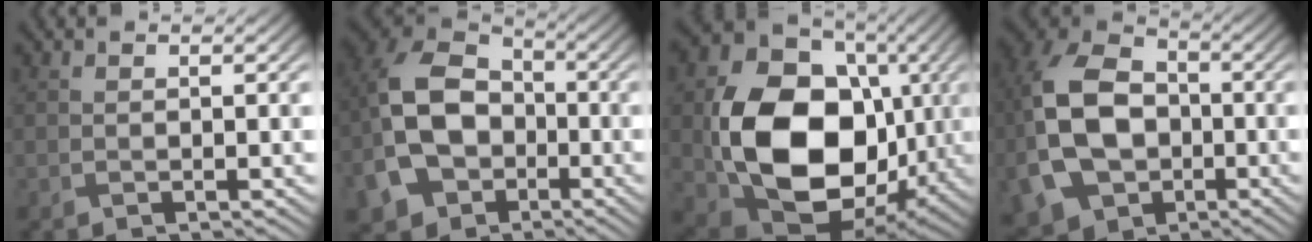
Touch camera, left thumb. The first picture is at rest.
{"total": 14.7, "force": [-4.1, 10.9, 8.9], "torque": [-0.211, -0.033, -0.079]}
{"total": 16.7, "force": [-1.2, 12.6, 10.9], "torque": [-0.222, -0.033, -0.013]}
{"total": 15.2, "force": [-2.8, 11.0, 10.0], "torque": [-0.253, -0.022, -0.053]}